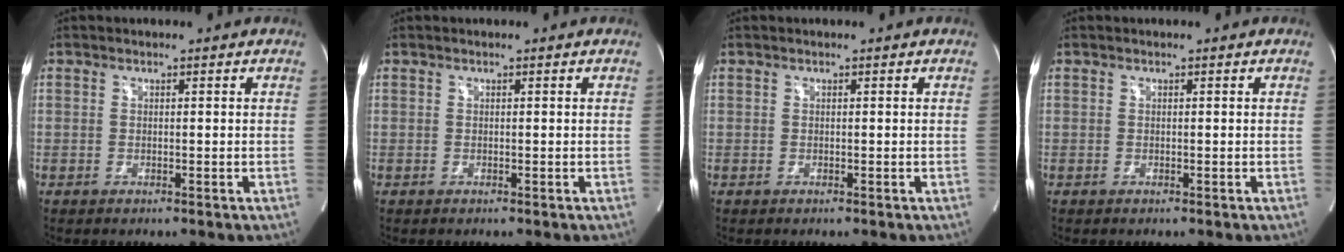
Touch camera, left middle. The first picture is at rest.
{"total": 0.0}
{"total": 0.0}
{"total": 0.0}